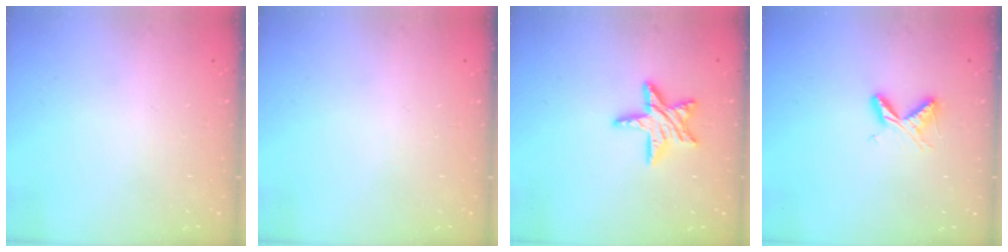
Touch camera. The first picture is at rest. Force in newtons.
{"total": 0.0}
{"total": 12.1, "press": 12.1, "slide": 1.0}
{"total": 6.1, "press": 6.0, "slide": 0.6}